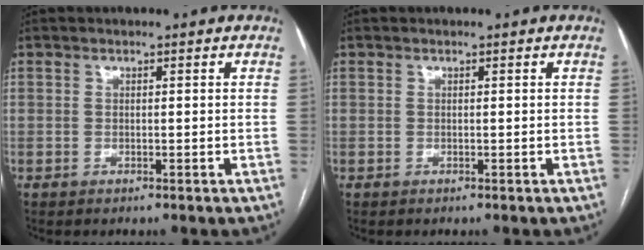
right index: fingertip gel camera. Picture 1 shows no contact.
{"total": 0.0}